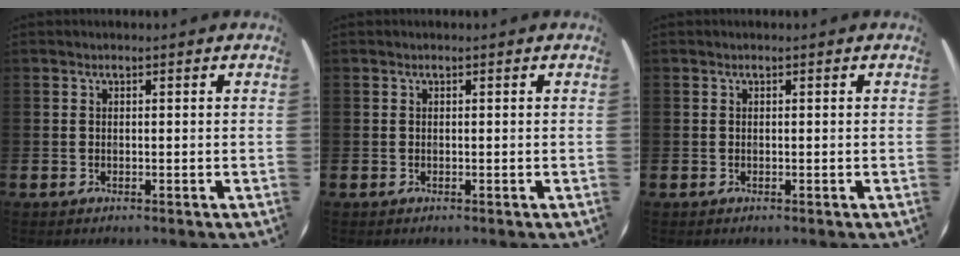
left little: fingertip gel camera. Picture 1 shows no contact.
{"total": 0.0}
{"total": 0.0}